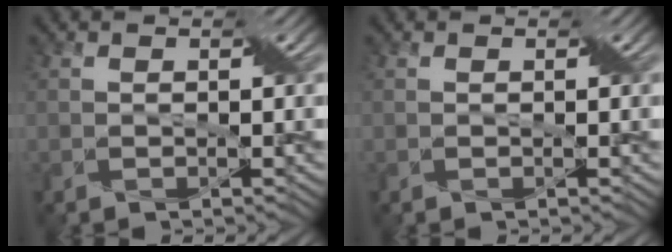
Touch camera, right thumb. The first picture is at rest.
{"total": 0.0}